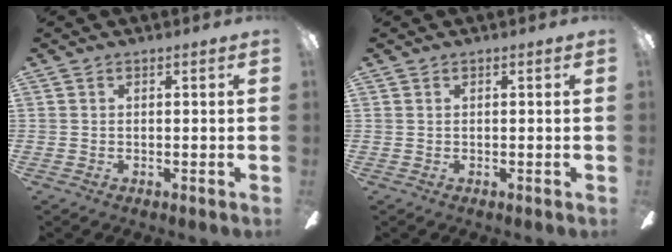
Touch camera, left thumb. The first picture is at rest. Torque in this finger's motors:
{"motor_torque": [0.00, 0.00, 0.12, 0.08, 0.00]}